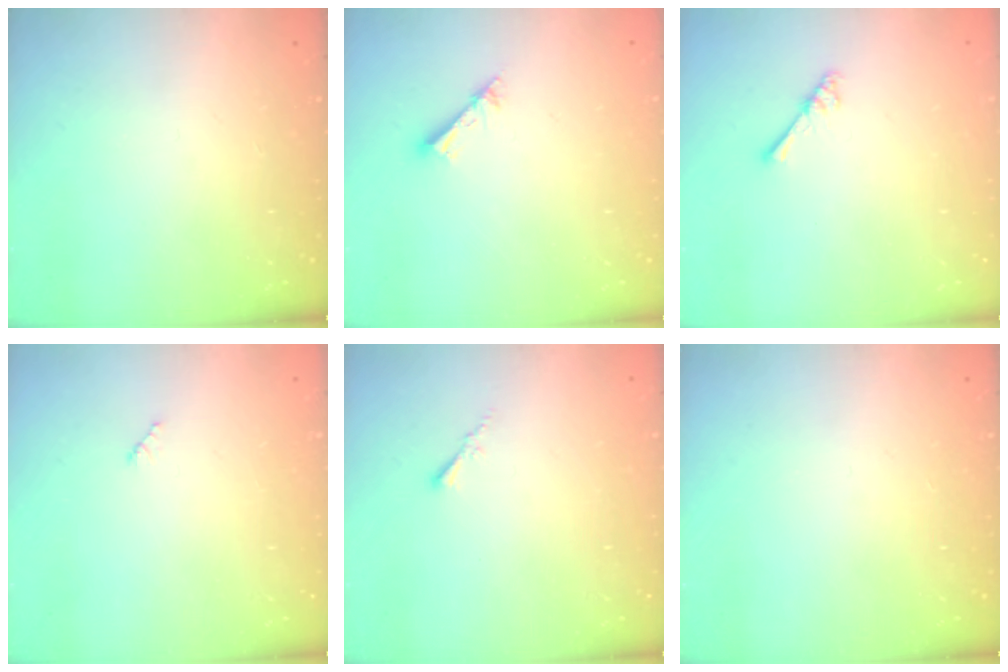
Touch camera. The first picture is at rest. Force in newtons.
{"total": 2.5, "press": 2.5, "slide": 0.1}
{"total": 2.4, "press": 2.4, "slide": 0.4}
{"total": 2.5, "press": 2.5, "slide": 0.3}
{"total": 0.5, "press": 0.4, "slide": 0.3}
{"total": 0.0}